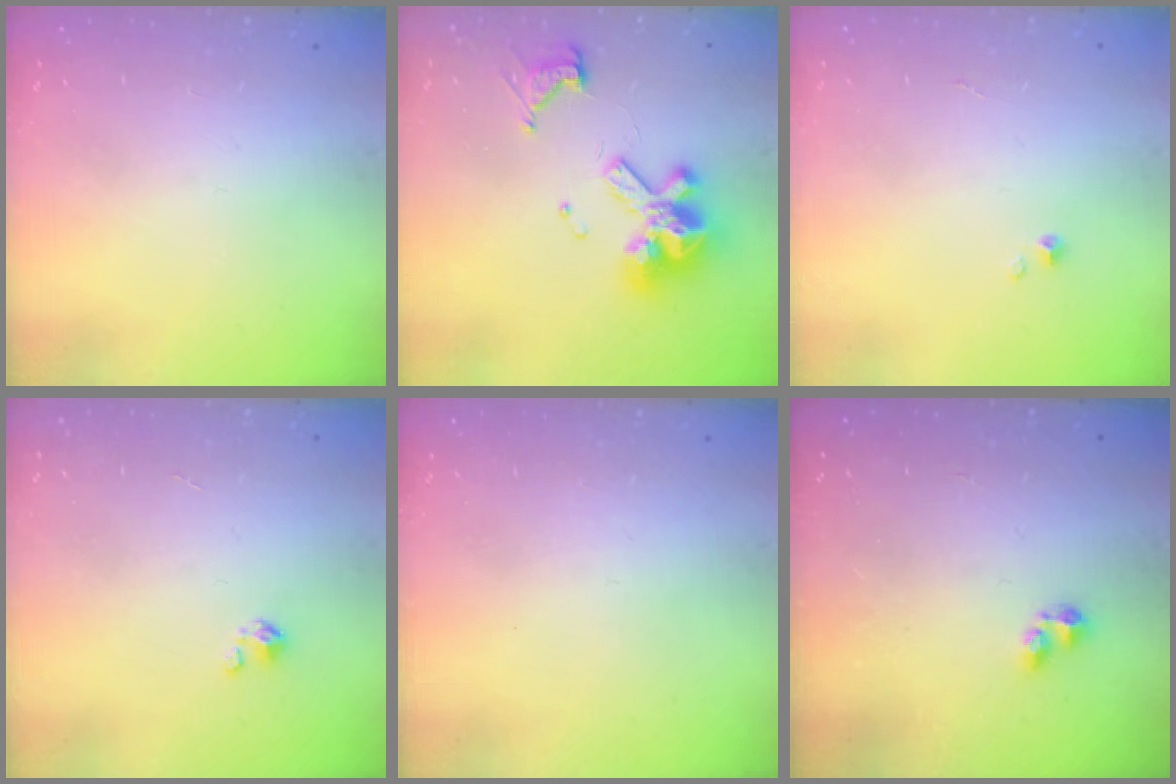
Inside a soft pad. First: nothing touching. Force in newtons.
{"total": 13.1, "press": 13.0, "slide": 1.6}
{"total": 0.0}
{"total": 0.0}
{"total": 0.0}
{"total": 2.8, "press": 2.7, "slide": 0.5}